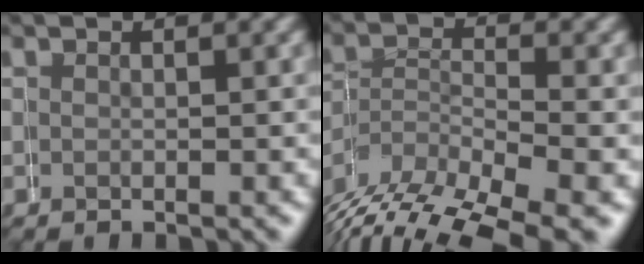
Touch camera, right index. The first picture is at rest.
{"total": 6.9, "force": [-4.5, 4.0, 3.4], "torque": [-0.075, -0.029, -0.058]}